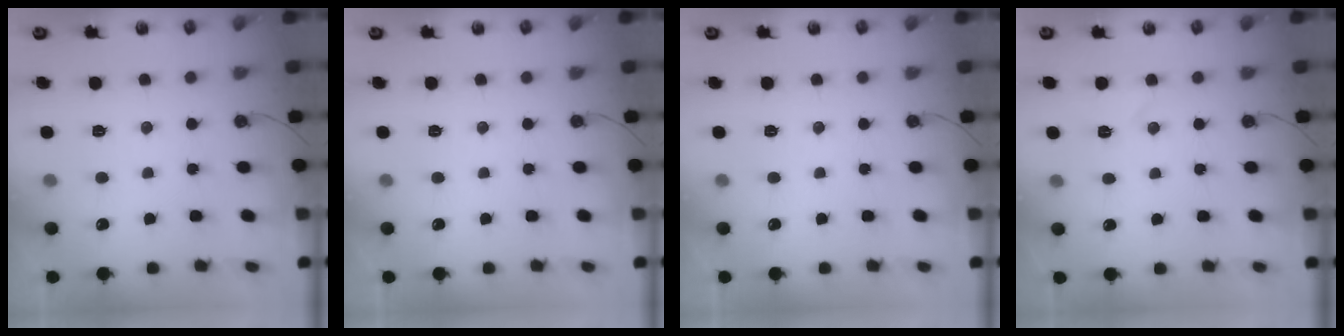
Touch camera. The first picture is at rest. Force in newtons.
{"total": 0.0}
{"total": 0.0}
{"total": 5.6, "press": 5.0, "slide": 2.5}